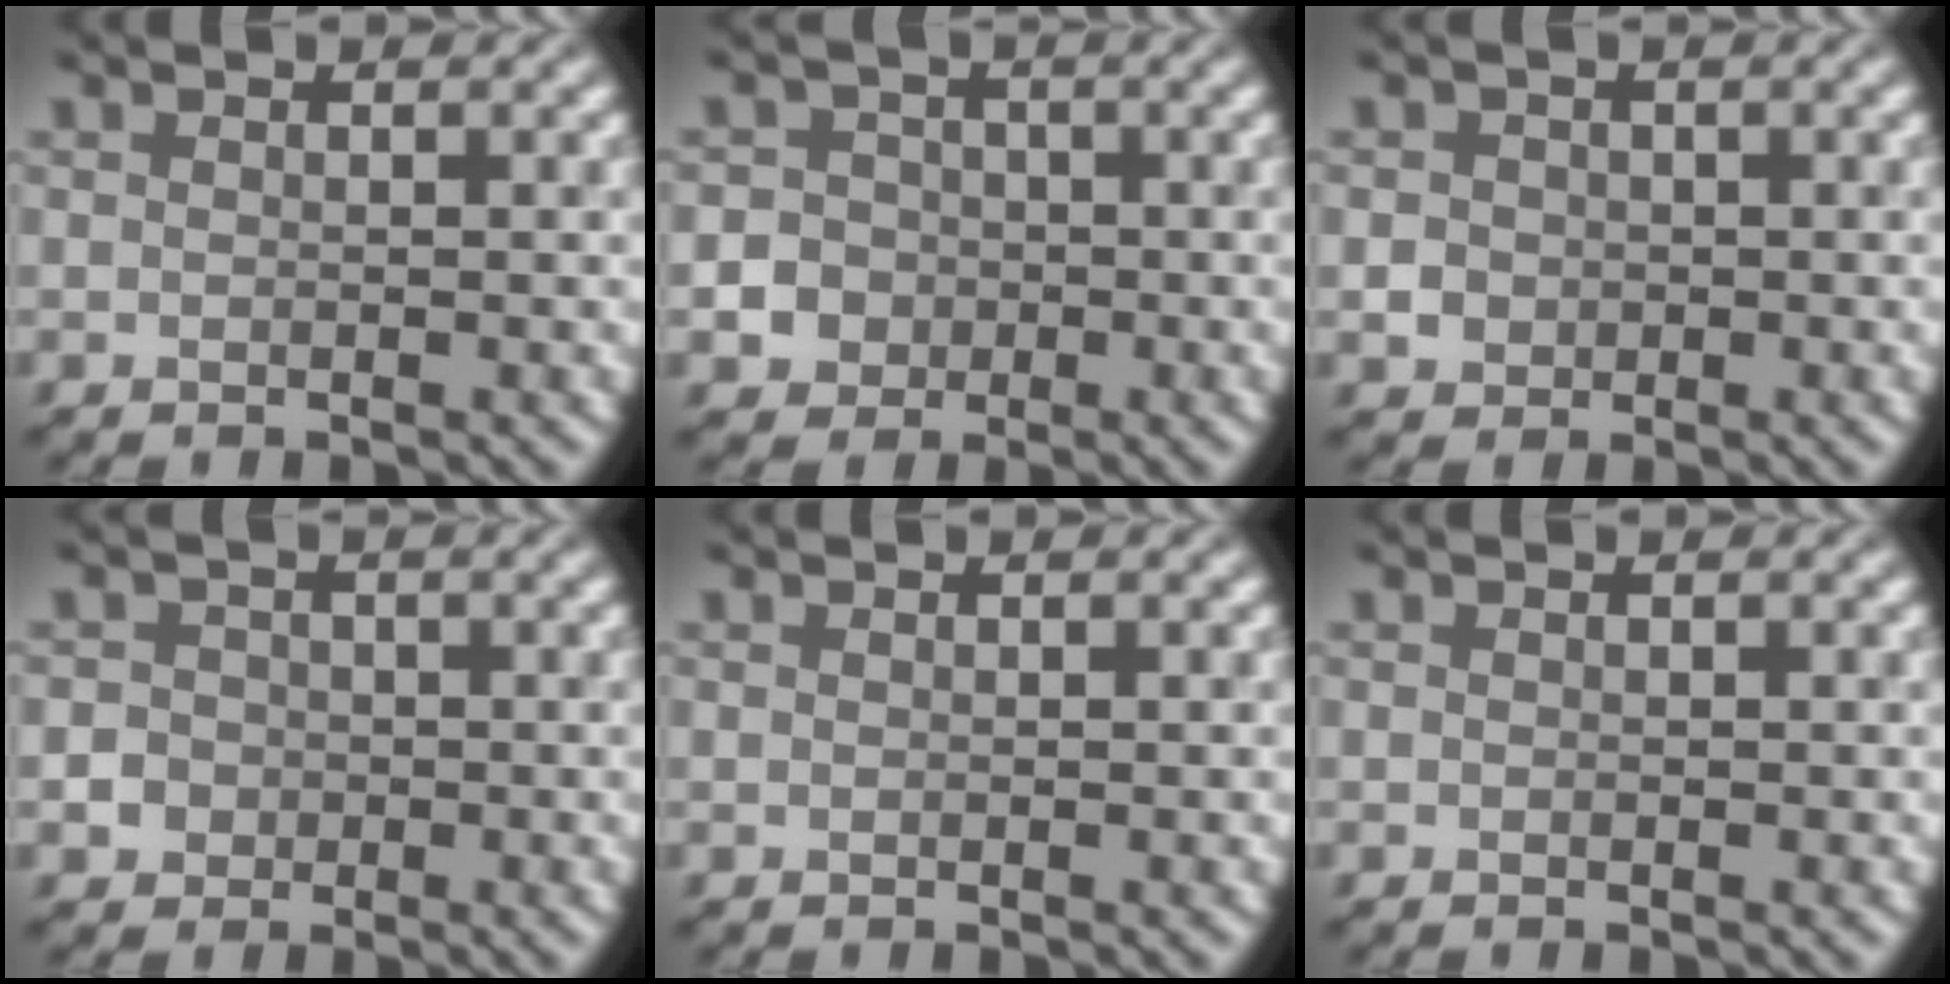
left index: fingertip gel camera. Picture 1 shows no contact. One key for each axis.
{"total": 6.4, "fx": -1.9, "fy": 5.9, "fz": 1.2, "tx": -0.010, "ty": -0.002, "tz": -0.059}
{"total": 2.0, "fx": 0.1, "fy": 1.9, "fz": 0.6, "tx": 0.003, "ty": 0.002, "tz": 0.001}
{"total": 3.2, "fx": -0.6, "fy": 3.0, "fz": 0.9, "tx": 0.009, "ty": 0.013, "tz": -0.030}
{"total": 0.0}
{"total": 0.0}